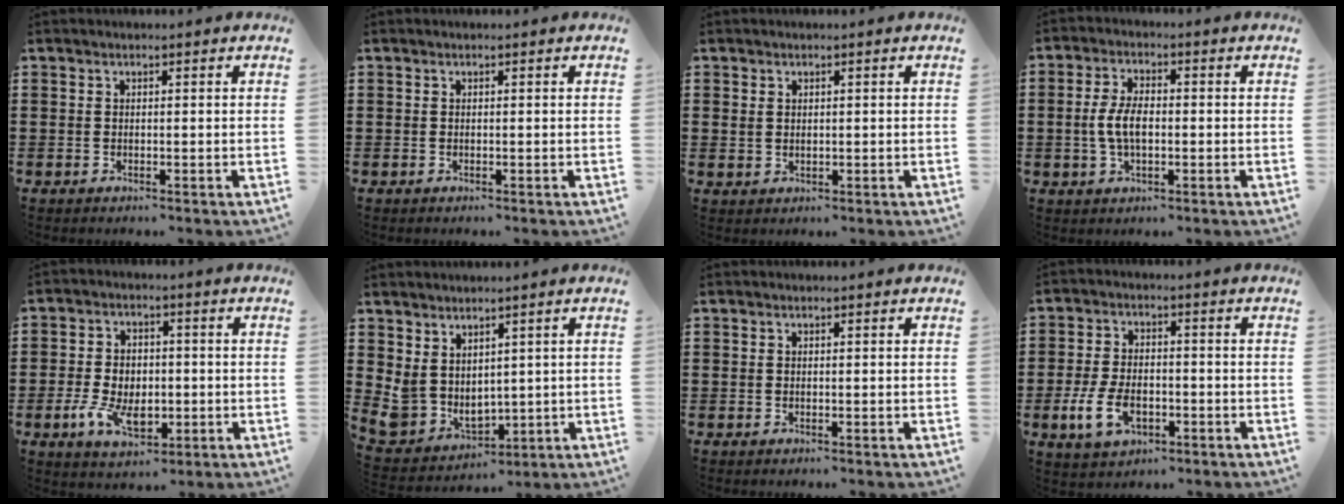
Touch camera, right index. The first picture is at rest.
{"total": 0.0}
{"total": 1.2, "force": [0.8, 0.8, 0.4], "torque": [-0.010, 0.004, 0.016]}
{"total": 5.3, "force": [-0.5, 2.7, 4.6], "torque": [-0.106, -0.001, -0.015]}
{"total": 7.3, "force": [-1.9, 4.9, 5.1], "torque": [-0.118, 0.007, -0.038]}
{"total": 4.3, "force": [2.3, 3.4, 1.4], "torque": [-0.075, -0.021, 0.038]}
{"total": 0.0}
{"total": 6.5, "force": [-2.3, 3.8, 4.8], "torque": [-0.115, -0.003, -0.048]}